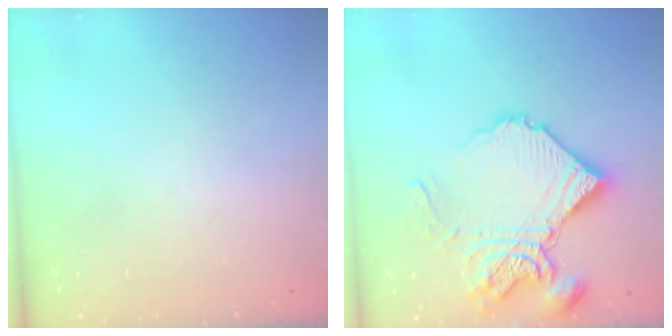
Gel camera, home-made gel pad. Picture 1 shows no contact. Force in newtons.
{"total": 18.2, "press": 18.0, "slide": 2.2}